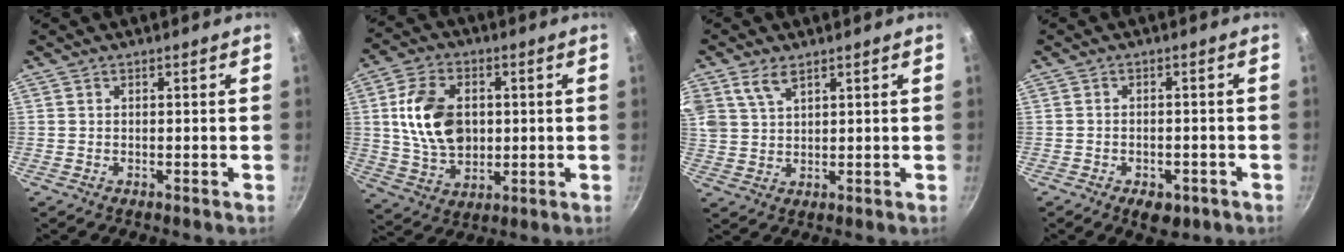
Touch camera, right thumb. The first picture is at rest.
{"total": 14.3, "force": [1.7, 9.8, 10.2], "torque": [-0.167, -0.003, 0.035]}
{"total": 6.2, "force": [3.8, 3.3, 3.6], "torque": [-0.065, -0.004, 0.078]}
{"total": 5.0, "force": [-2.6, 2.8, 3.1], "torque": [-0.035, 0.016, -0.026]}